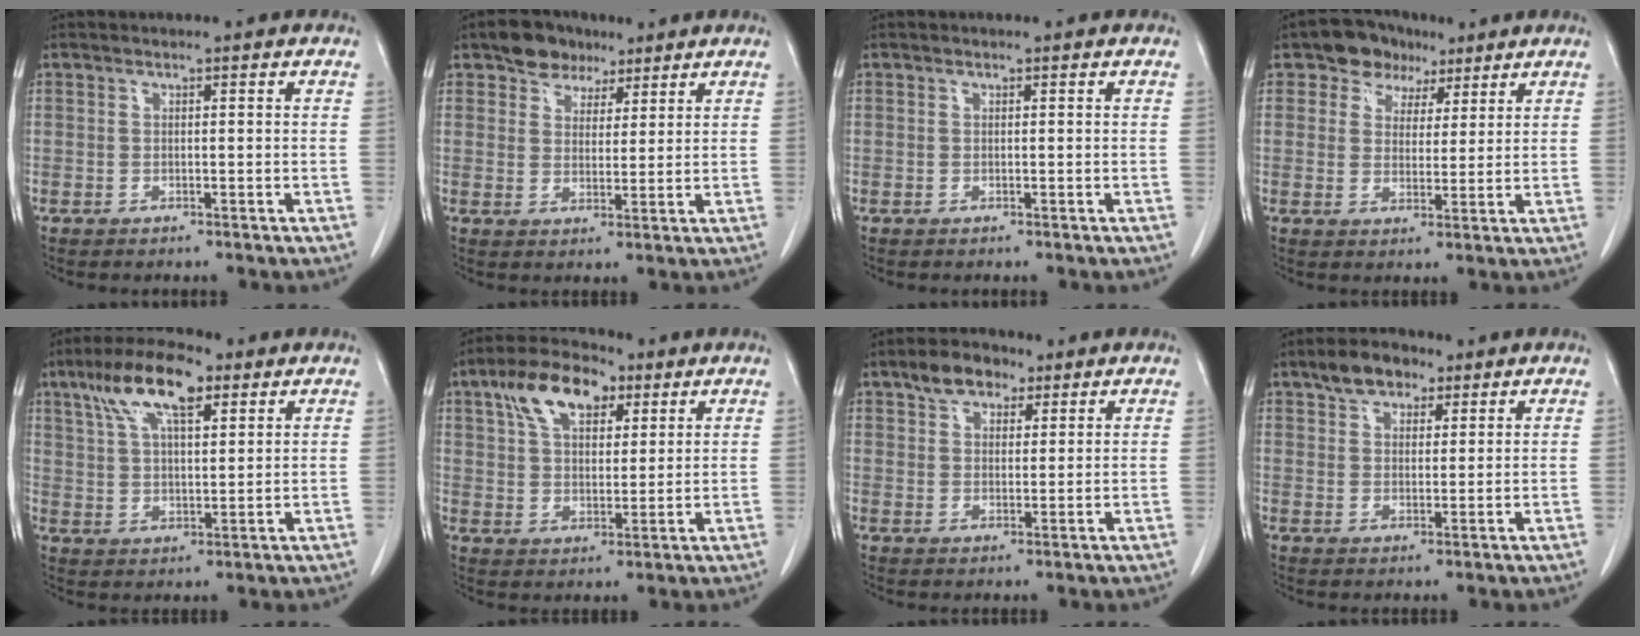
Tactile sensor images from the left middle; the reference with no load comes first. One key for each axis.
{"total": 5.7, "fx": 3.9, "fy": 3.7, "fz": 1.7, "tx": -0.028, "ty": 0.015, "tz": 0.069}
{"total": 0.0}
{"total": 6.4, "fx": 3.9, "fy": 4.8, "fz": 1.5, "tx": -0.020, "ty": 0.023, "tz": 0.066}
{"total": 11.1, "fx": 6.3, "fy": 3.5, "fz": 8.5, "tx": -0.161, "ty": 0.021, "tz": 0.113}
{"total": 10.6, "fx": 5.6, "fy": 5.4, "fz": 7.2, "tx": -0.135, "ty": 0.029, "tz": 0.101}
{"total": 5.9, "fx": 3.7, "fy": 3.4, "fz": 3.0, "tx": -0.050, "ty": 0.017, "tz": 0.066}
{"total": 6.1, "fx": 3.9, "fy": 3.4, "fz": 3.1, "tx": -0.051, "ty": 0.018, "tz": 0.069}